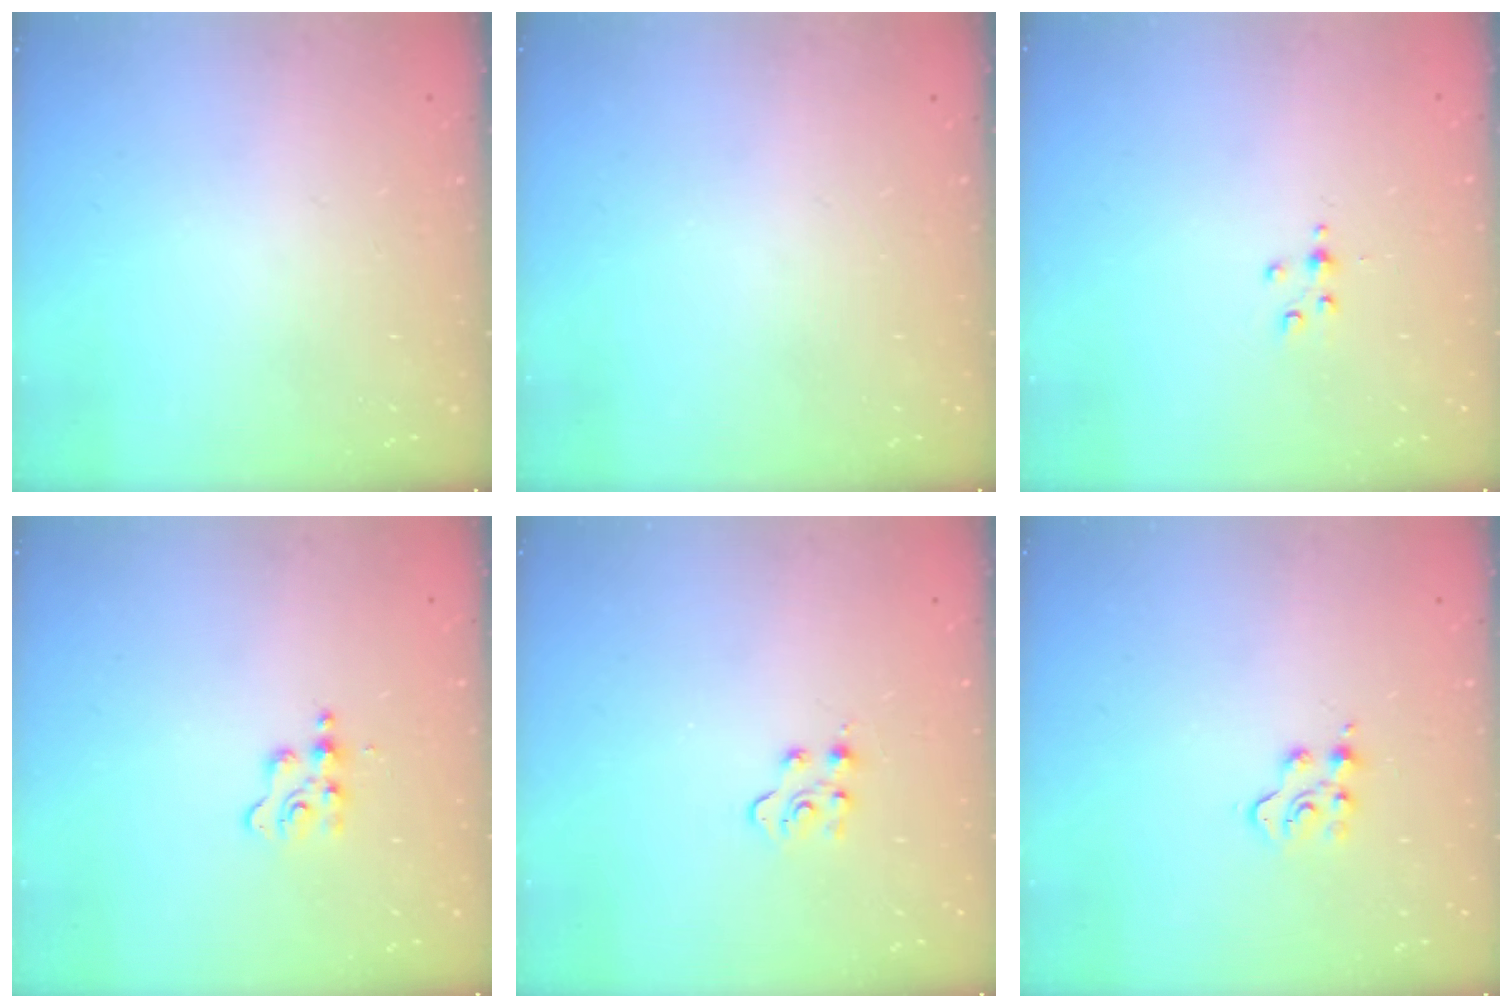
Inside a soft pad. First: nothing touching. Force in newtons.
{"total": 0.0}
{"total": 2.7, "press": 2.7, "slide": 0.4}
{"total": 3.8, "press": 3.8, "slide": 0.4}
{"total": 3.4, "press": 3.4, "slide": 0.6}
{"total": 5.0, "press": 5.0, "slide": 0.5}